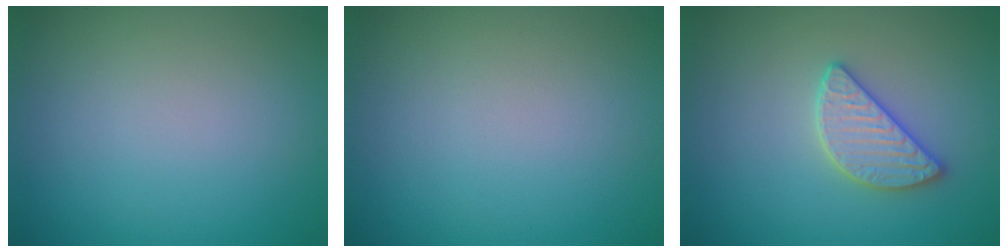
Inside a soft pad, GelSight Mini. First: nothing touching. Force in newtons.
{"total": 0.0}
{"total": 2.8, "press": 2.8, "slide": 0.5}